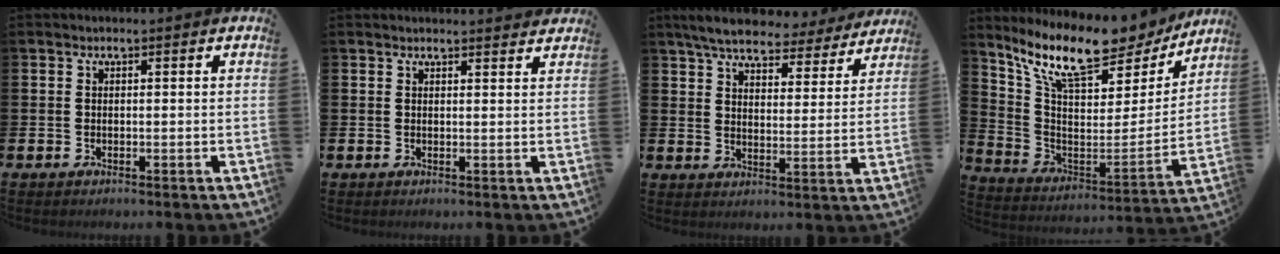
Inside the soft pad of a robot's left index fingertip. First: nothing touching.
{"total": 1.5, "force": [1.5, 0.1, 0.0], "torque": [0.008, -0.010, 0.026]}
{"total": 6.5, "force": [6.0, 1.3, 1.9], "torque": [-0.060, -0.034, 0.104]}
{"total": 11.9, "force": [9.9, 3.5, 5.7], "torque": [-0.154, -0.064, 0.171]}